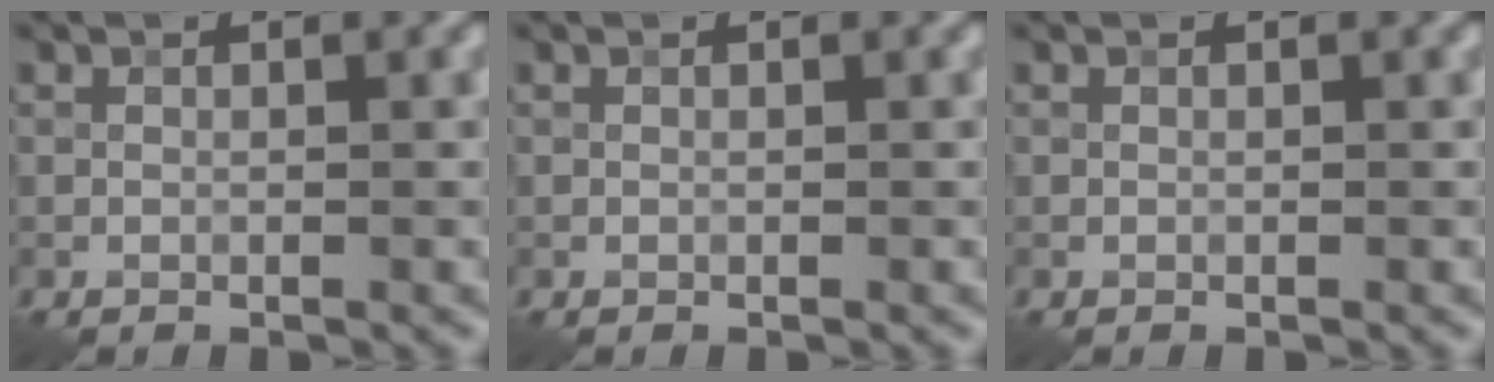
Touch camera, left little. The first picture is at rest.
{"total": 0.0}
{"total": 0.0}